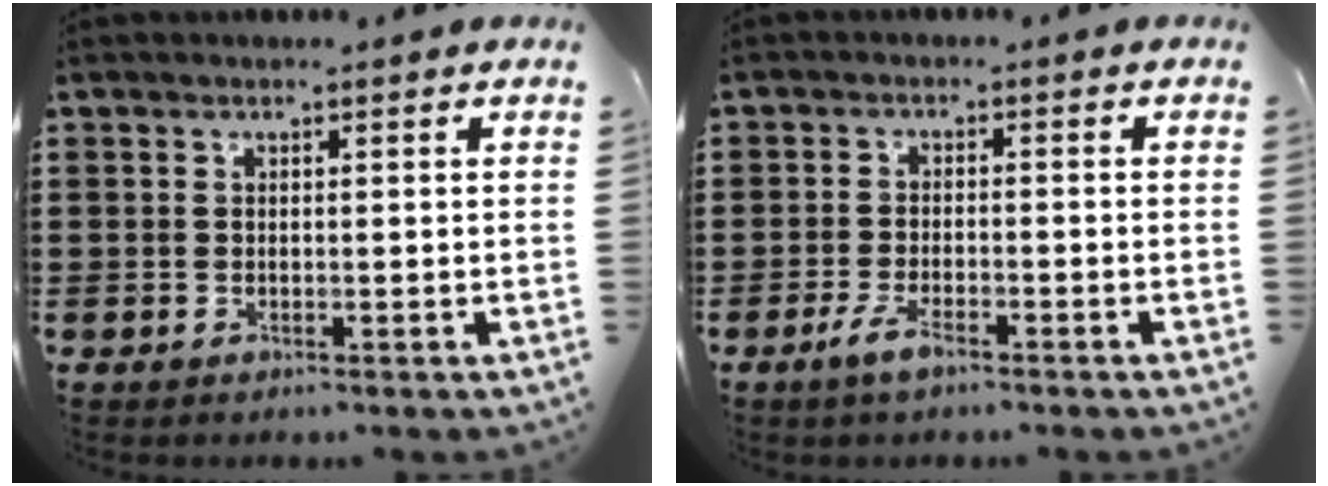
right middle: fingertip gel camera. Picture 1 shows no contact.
{"total": 3.2, "force": [-2.0, 0.8, 2.4], "torque": [-0.052, 0.000, -0.041]}